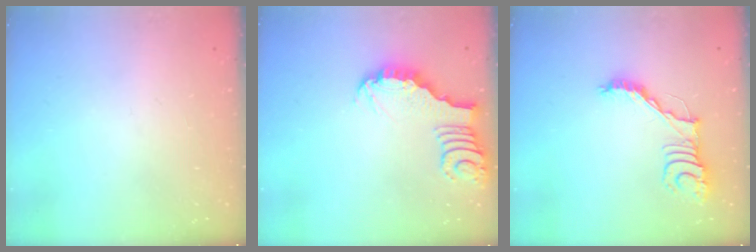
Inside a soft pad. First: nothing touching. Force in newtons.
{"total": 3.5, "press": 3.5, "slide": 0.4}
{"total": 12.5, "press": 12.4, "slide": 1.1}